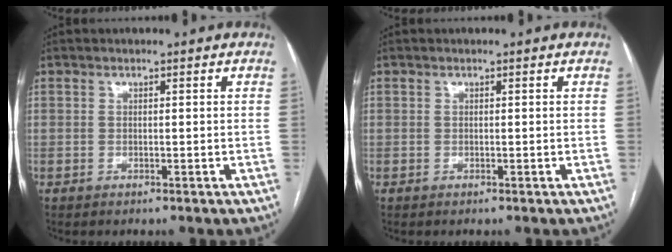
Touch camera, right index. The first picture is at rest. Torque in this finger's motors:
{"motor_torque": [-0.01, 0.01, 0.01, 0.00]}